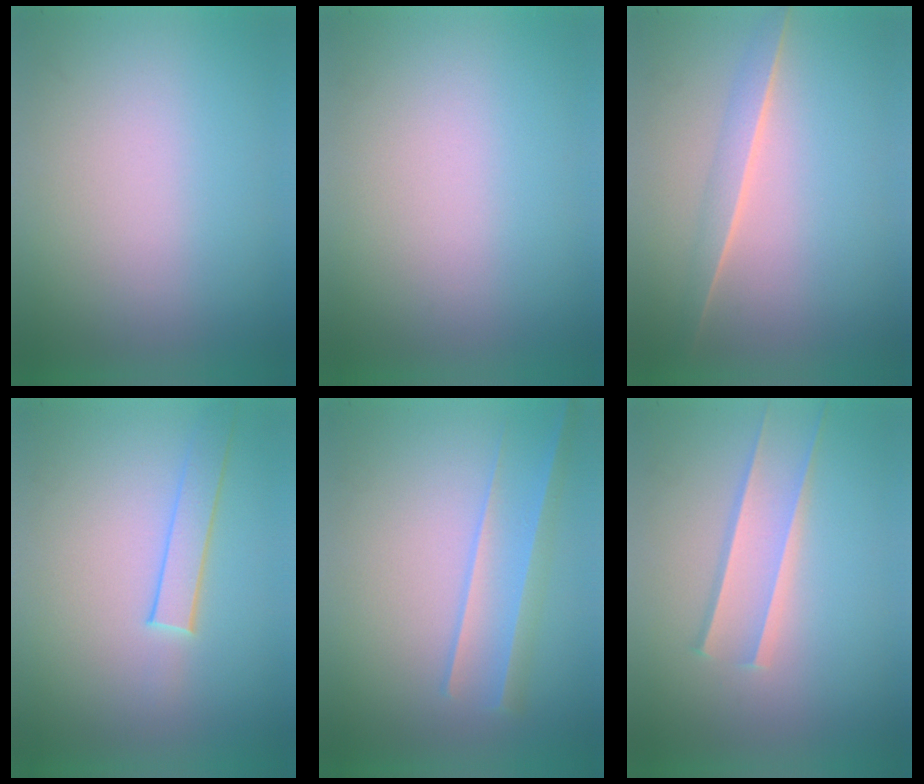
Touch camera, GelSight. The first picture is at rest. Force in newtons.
{"total": 0.0}
{"total": 1.5}
{"total": 1.9}
{"total": 2.2}
{"total": 1.6}